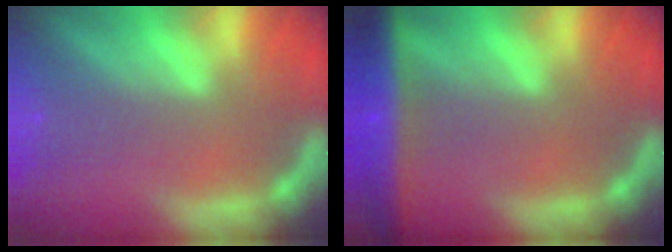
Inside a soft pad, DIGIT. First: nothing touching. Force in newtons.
{"total": 8.0}